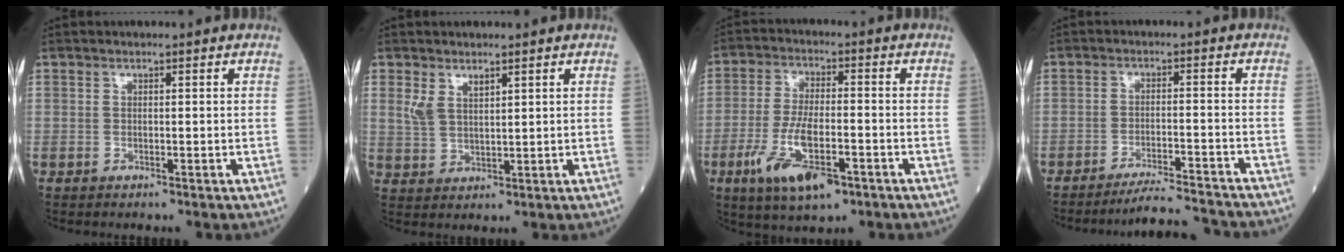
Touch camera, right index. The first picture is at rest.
{"total": 3.8, "force": [2.2, 1.8, 2.6], "torque": [-0.060, 0.004, 0.052]}
{"total": 10.9, "force": [-5.1, 3.3, 9.1], "torque": [-0.180, -0.014, -0.086]}
{"total": 10.1, "force": [-9.8, -0.5, 2.6], "torque": [-0.034, -0.008, -0.147]}